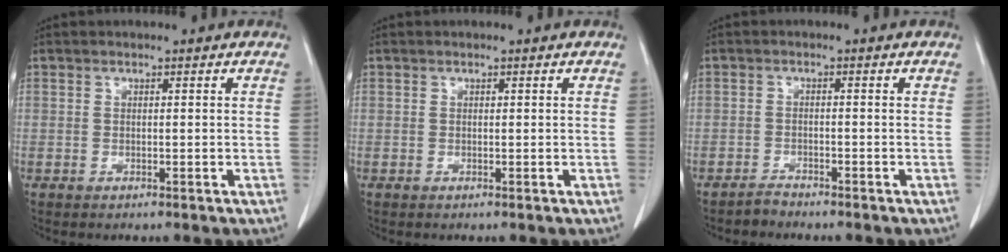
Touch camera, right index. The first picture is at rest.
{"total": 0.0}
{"total": 1.4, "force": [-1.4, 0.1, -0.1], "torque": [0.004, -0.003, -0.024]}